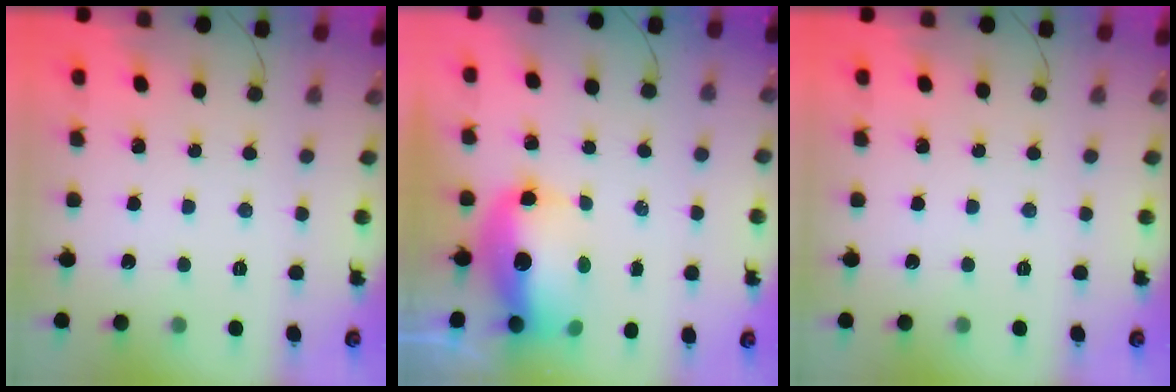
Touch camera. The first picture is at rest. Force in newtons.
{"total": 13.8, "press": 13.4, "slide": 3.2}
{"total": 0.0}